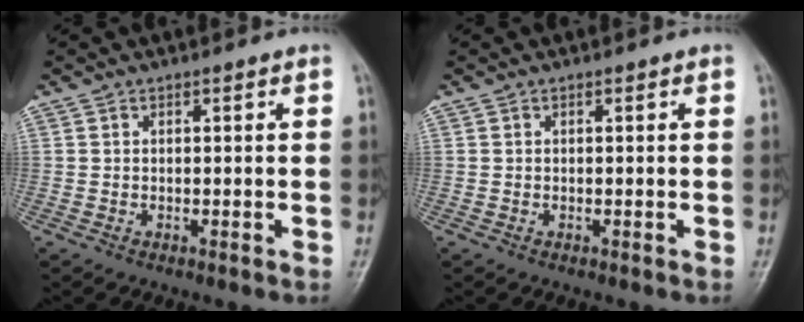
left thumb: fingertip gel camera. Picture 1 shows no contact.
{"total": 0.0}